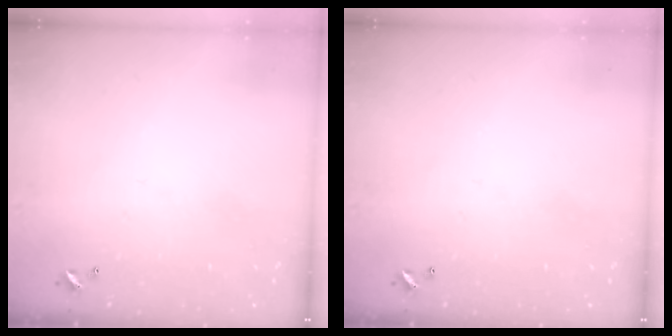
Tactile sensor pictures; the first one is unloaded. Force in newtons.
{"total": 0.0}